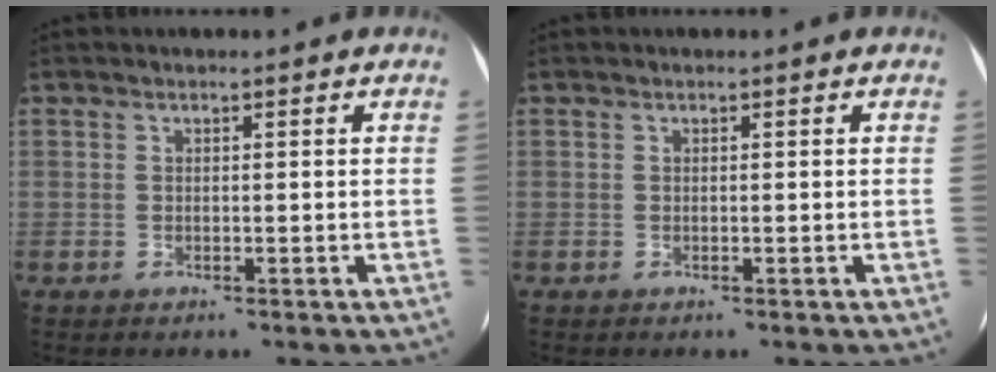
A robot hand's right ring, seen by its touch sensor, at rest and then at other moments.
{"total": 0.0}